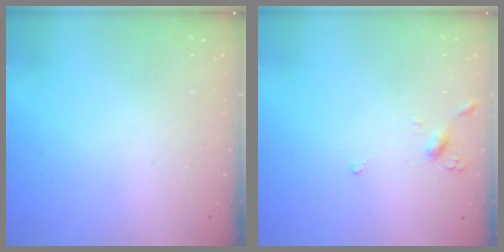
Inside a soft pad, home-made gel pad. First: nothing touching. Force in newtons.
{"total": 4.0, "press": 4.0, "slide": 0.7}